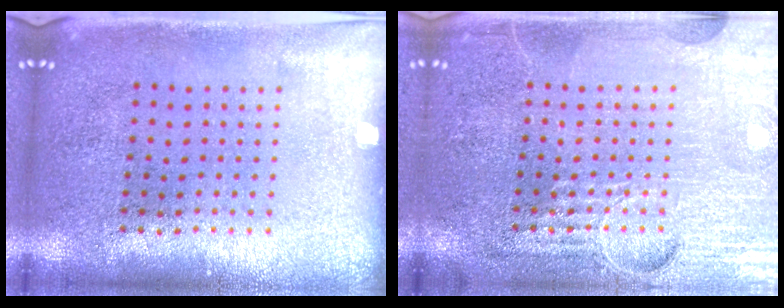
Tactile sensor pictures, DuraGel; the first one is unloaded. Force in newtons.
{"total": 6.5, "press": 6.5, "slide": 0.8}